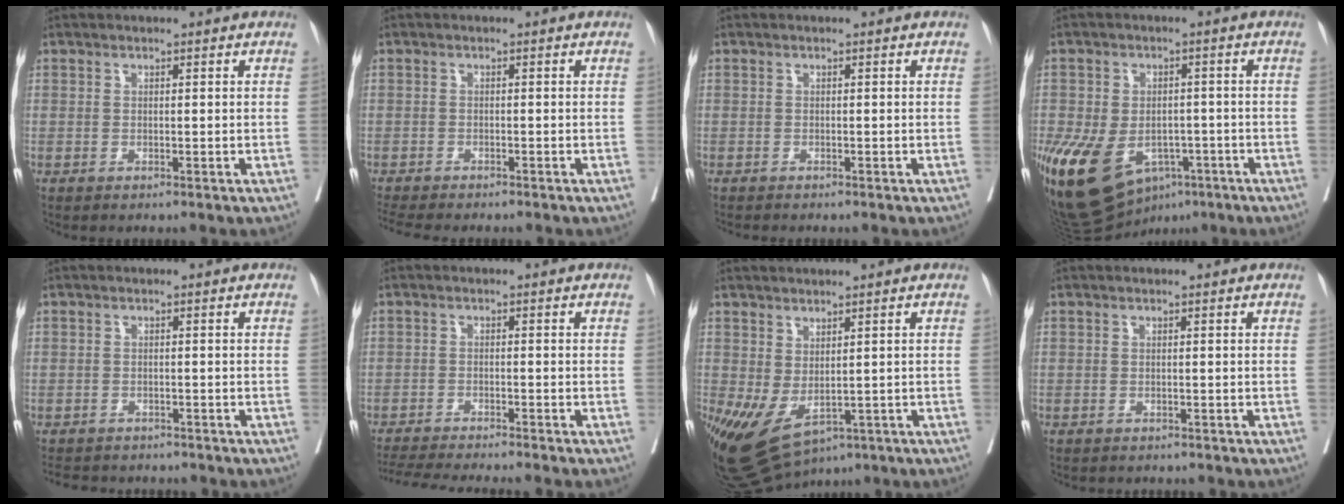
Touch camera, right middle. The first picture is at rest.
{"total": 7.7, "force": [-6.8, 0.9, 3.5], "torque": [-0.049, -0.009, -0.101]}
{"total": 1.8, "force": [-1.7, 0.0, 0.7], "torque": [-0.009, -0.002, -0.020]}
{"total": 17.1, "force": [-8.2, 11.0, 10.3], "torque": [-0.225, -0.012, -0.117]}
{"total": 8.0, "force": [-7.3, 2.6, 2.0], "torque": [-0.032, -0.004, -0.095]}
{"total": 11.5, "force": [-10.4, -1.0, 4.7], "torque": [-0.053, -0.022, -0.160]}
{"total": 7.6, "force": [-2.7, 3.5, 6.2], "torque": [-0.109, -0.011, -0.024]}
{"total": 4.2, "force": [-3.9, 1.0, 1.2], "torque": [-0.015, -0.004, -0.045]}